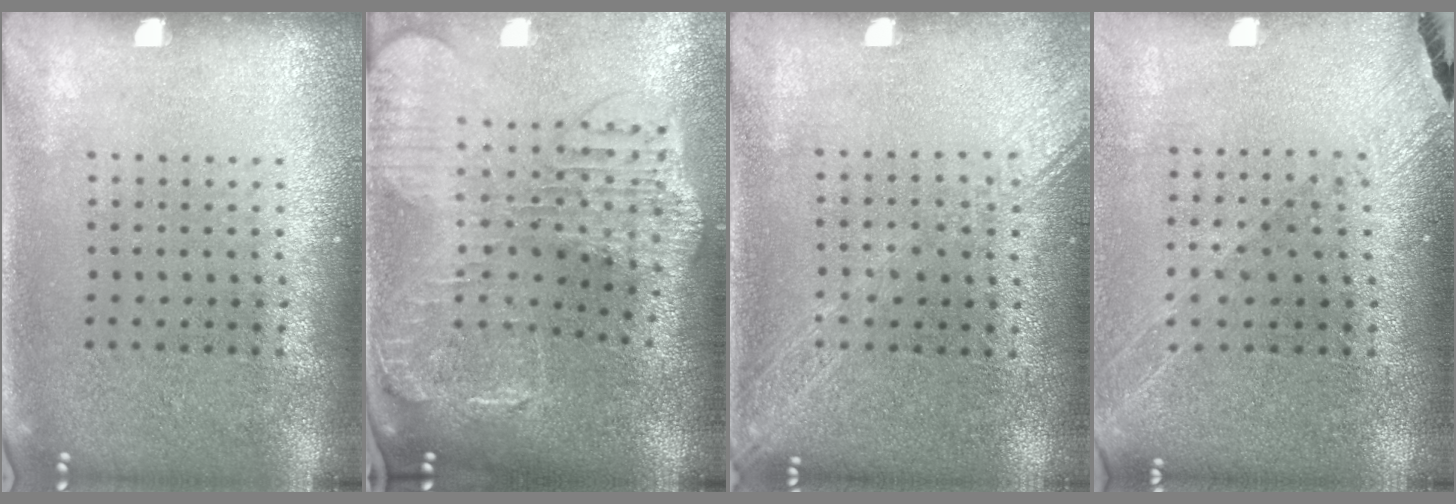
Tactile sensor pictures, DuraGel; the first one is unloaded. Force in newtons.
{"total": 2.5, "press": 2.2, "slide": 1.2}
{"total": 1.6, "press": 1.5, "slide": 0.6}
{"total": 1.3, "press": 1.2, "slide": 0.3}